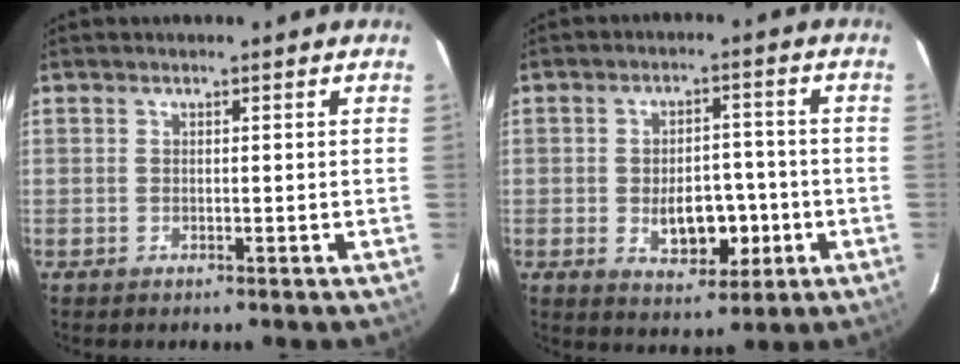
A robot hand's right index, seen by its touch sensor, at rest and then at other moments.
{"total": 8.0, "force": [-1.8, 4.6, 6.3], "torque": [-0.099, 0.007, -0.019]}